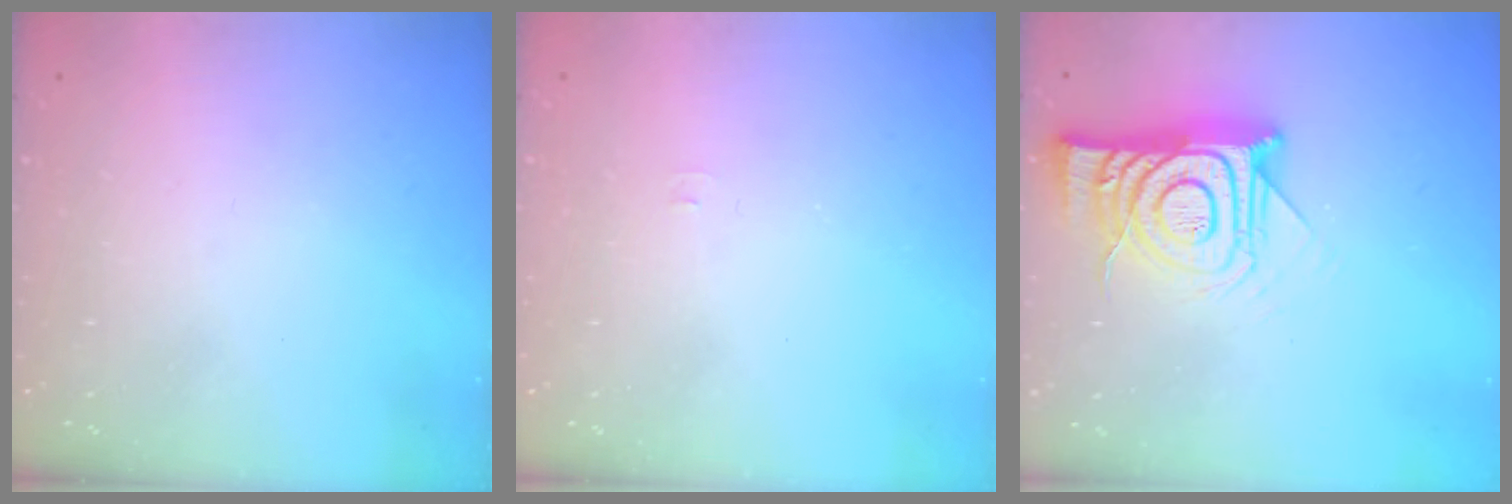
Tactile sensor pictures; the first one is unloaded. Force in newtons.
{"total": 3.3, "press": 3.3, "slide": 0.4}
{"total": 16.1, "press": 16.1, "slide": 1.3}